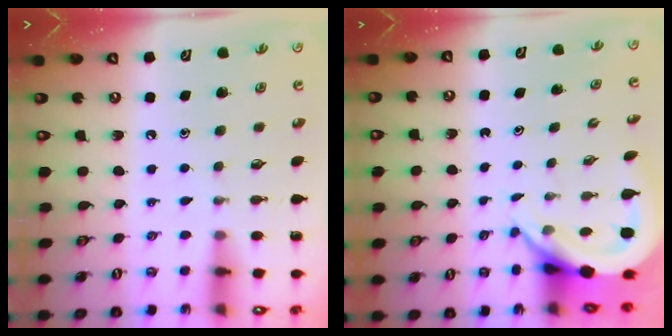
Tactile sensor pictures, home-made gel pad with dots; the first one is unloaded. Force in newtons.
{"total": 5.3, "press": 5.2, "slide": 0.5}